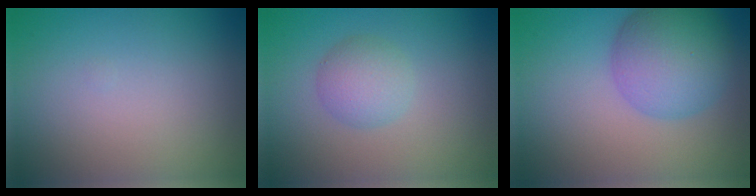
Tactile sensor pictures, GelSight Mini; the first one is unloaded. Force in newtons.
{"total": 2.6, "press": 2.6, "slide": 0.1}
{"total": 6.8, "press": 6.8, "slide": 0.1}